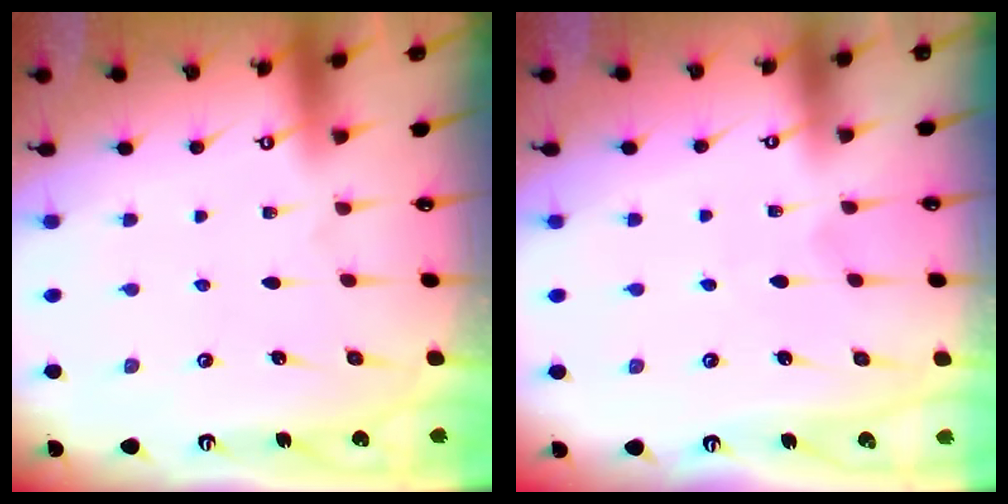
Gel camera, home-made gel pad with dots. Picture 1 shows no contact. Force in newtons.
{"total": 2.7, "press": 2.7, "slide": 0.3}